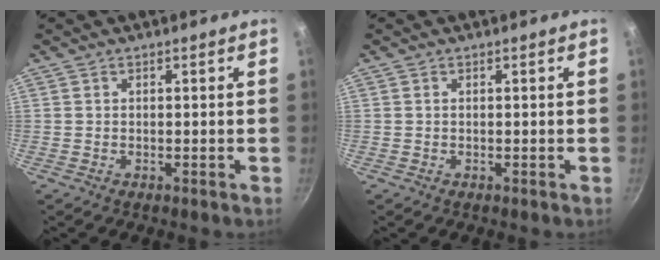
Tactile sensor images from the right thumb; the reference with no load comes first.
{"total": 0.0}